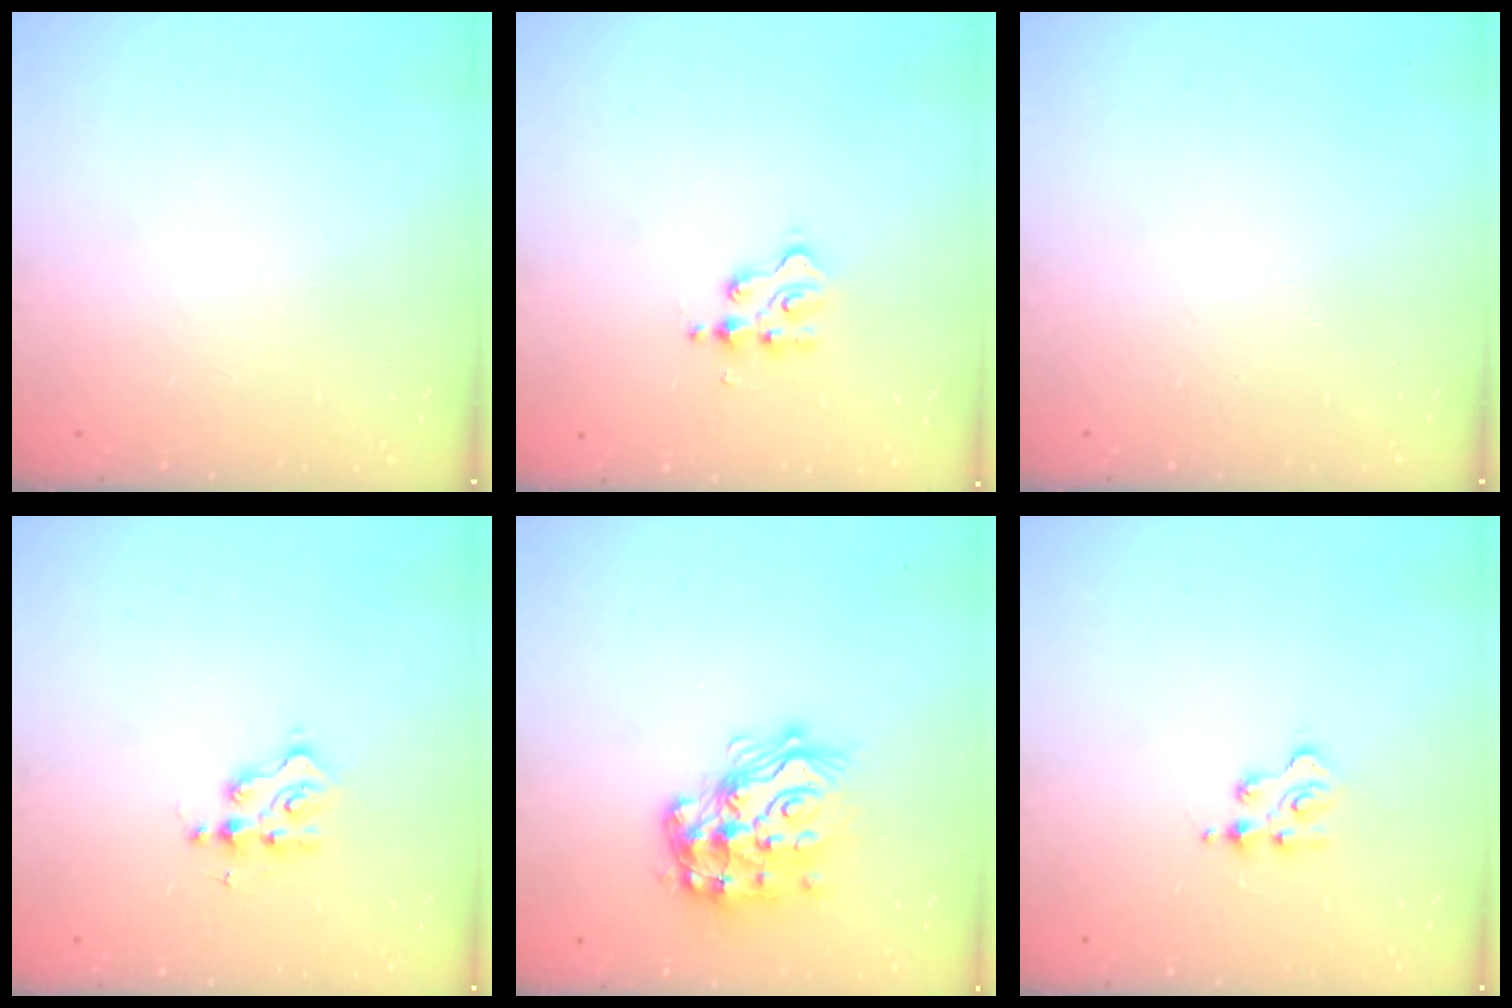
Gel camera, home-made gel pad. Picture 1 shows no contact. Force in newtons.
{"total": 3.3, "press": 3.3, "slide": 0.3}
{"total": 0.0}
{"total": 2.6, "press": 2.5, "slide": 0.7}
{"total": 19.6, "press": 19.5, "slide": 1.4}
{"total": 2.5, "press": 2.4, "slide": 0.5}